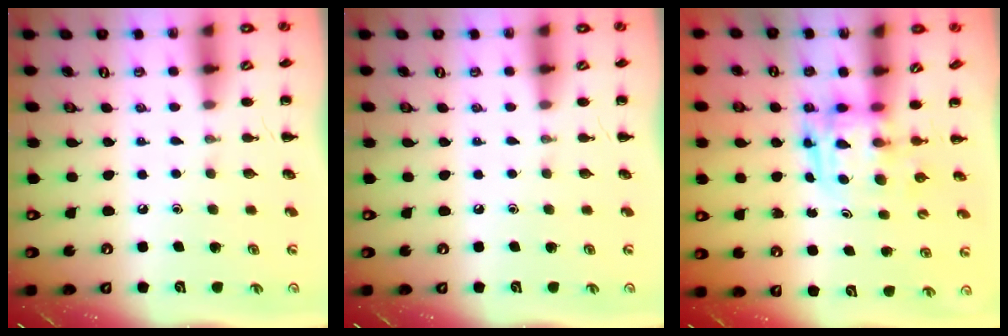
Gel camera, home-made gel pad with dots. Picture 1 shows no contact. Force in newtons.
{"total": 0.0}
{"total": 3.6, "press": 3.5, "slide": 0.6}